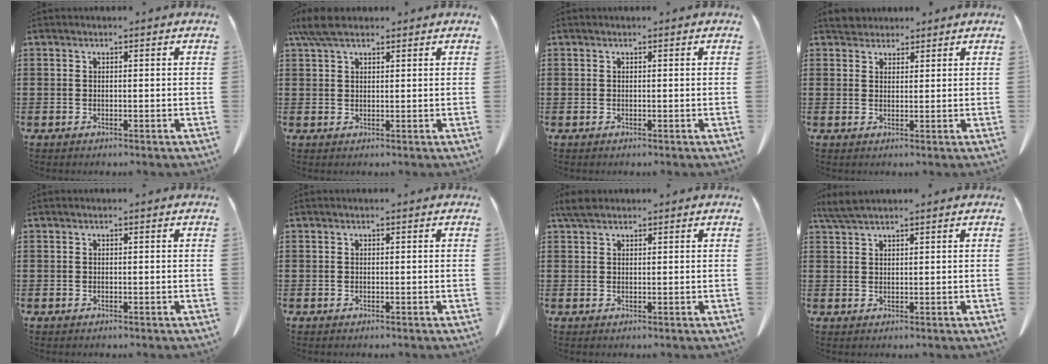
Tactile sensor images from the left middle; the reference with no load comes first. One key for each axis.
{"total": 4.6, "fx": 3.2, "fy": 1.4, "fz": 3.0, "tx": -0.067, "ty": 0.005, "tz": 0.061}
{"total": 0.0}
{"total": 2.7, "fx": 2.5, "fy": 1.0, "fz": 0.3, "tx": -0.006, "ty": 0.000, "tz": 0.047}
{"total": 0.0}
{"total": 0.0}
{"total": 2.4, "fx": 1.8, "fy": 0.9, "fz": 1.3, "tx": -0.032, "ty": 0.005, "tz": 0.036}
{"total": 2.8, "fx": 2.2, "fy": 0.4, "fz": 1.7, "tx": -0.038, "ty": 0.003, "tz": 0.043}